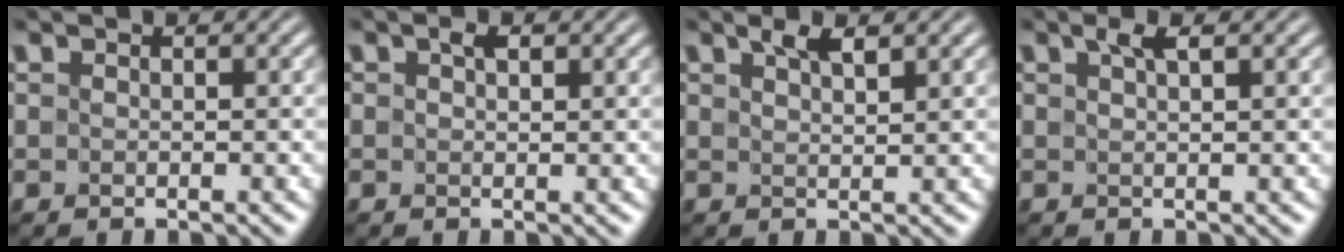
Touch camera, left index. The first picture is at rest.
{"total": 1.2, "force": [0.7, 0.5, 0.8], "torque": [-0.009, 0.000, 0.009]}
{"total": 1.8, "force": [1.4, 0.0, 1.1], "torque": [-0.016, -0.003, 0.027]}
{"total": 1.4, "force": [1.0, 0.0, 1.1], "torque": [-0.016, -0.002, 0.017]}